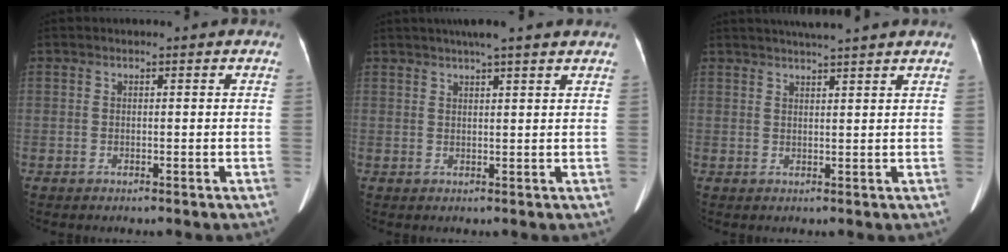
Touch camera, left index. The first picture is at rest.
{"total": 7.6, "force": [6.3, -0.1, 4.3], "torque": [-0.064, 0.028, 0.082]}
{"total": 6.7, "force": [5.9, -0.9, 3.0], "torque": [-0.045, 0.023, 0.078]}